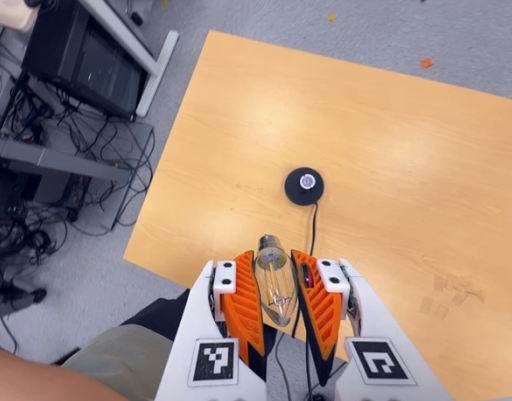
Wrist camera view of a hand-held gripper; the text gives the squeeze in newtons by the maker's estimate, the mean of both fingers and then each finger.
{"total": 19.2, "left": 21.1, "right": 17.3}